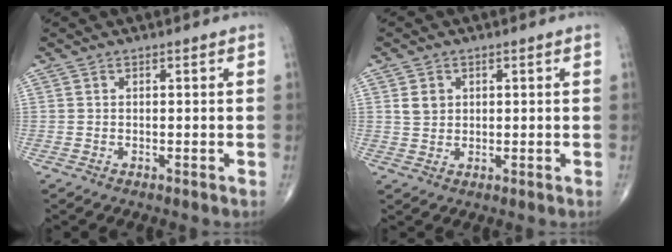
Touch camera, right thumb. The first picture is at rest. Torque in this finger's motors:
{"motor_torque": [-0.44, 0.61, 0.19, -0.07, -0.03]}